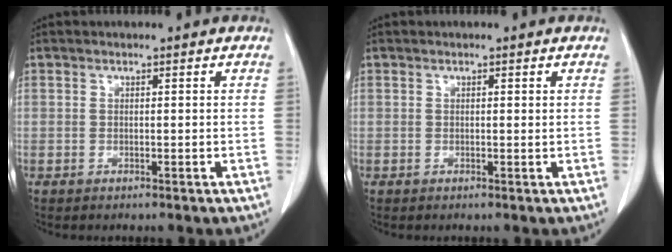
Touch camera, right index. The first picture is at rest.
{"total": 0.0}